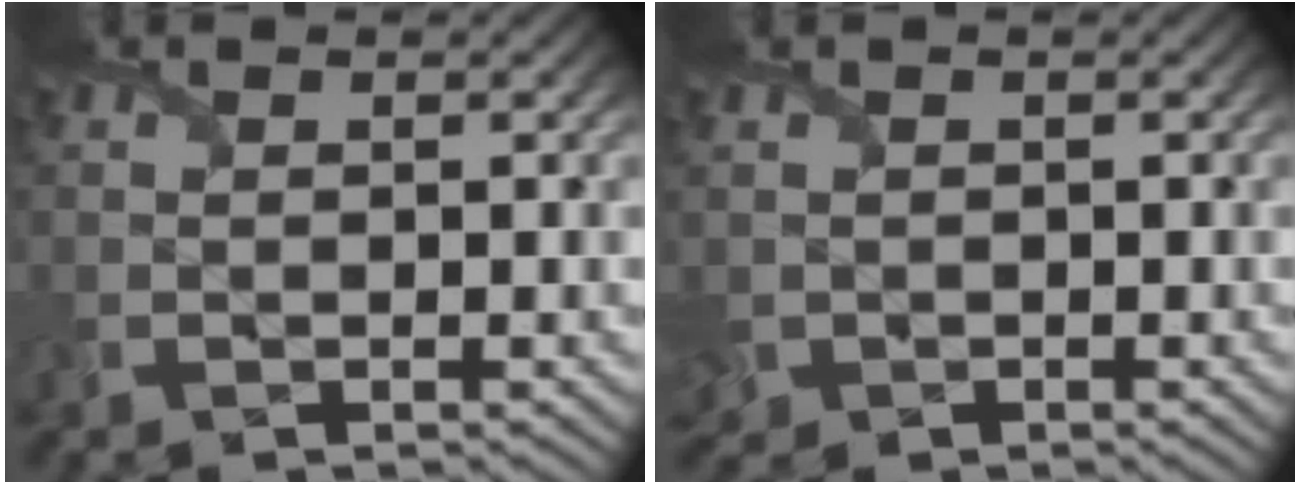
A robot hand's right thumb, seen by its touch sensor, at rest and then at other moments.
{"total": 2.3, "force": [-0.2, 2.2, 0.8], "torque": [-0.036, -0.009, -0.008]}